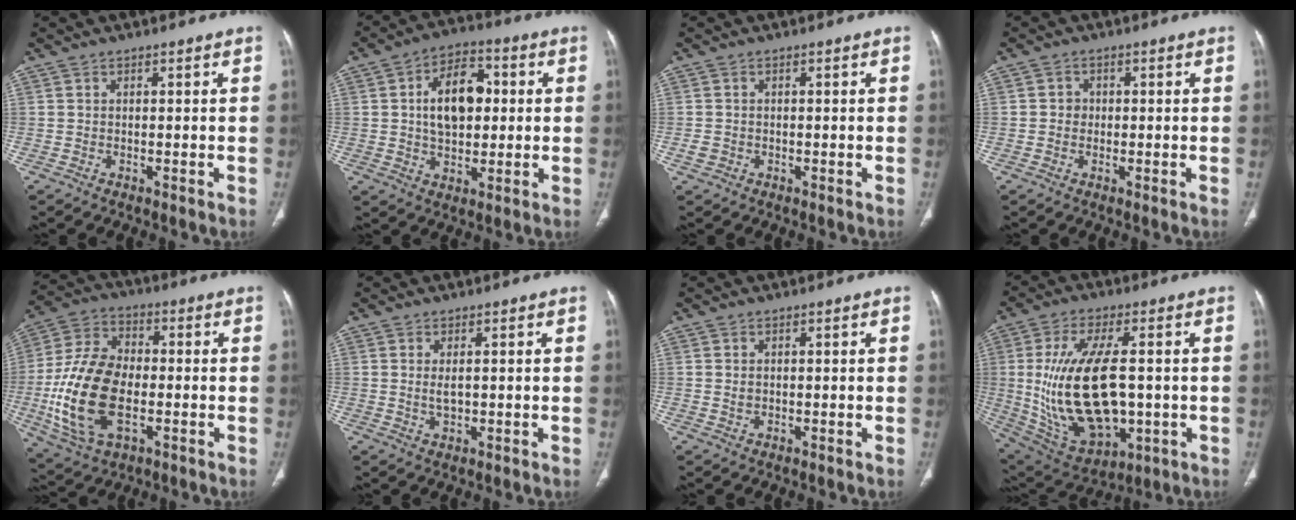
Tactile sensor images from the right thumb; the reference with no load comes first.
{"total": 12.6, "force": [1.6, 8.1, 9.6], "torque": [-0.128, 0.015, 0.024]}
{"total": 1.4, "force": [-0.5, 1.2, 0.5], "torque": [-0.013, 0.003, -0.007]}
{"total": 2.2, "force": [-0.1, 2.0, 0.7], "torque": [0.004, 0.008, -0.004]}
{"total": 18.9, "force": [-3.3, 11.1, 14.9], "torque": [-0.299, 0.013, -0.055]}
{"total": 2.5, "force": [0.3, 1.2, 2.2], "torque": [-0.043, -0.007, 0.008]}
{"total": 1.1, "force": [0.1, 0.9, 0.6], "torque": [-0.010, 0.000, 0.006]}
{"total": 21.9, "force": [-0.4, 11.2, 18.8], "torque": [-0.355, -0.006, 0.020]}